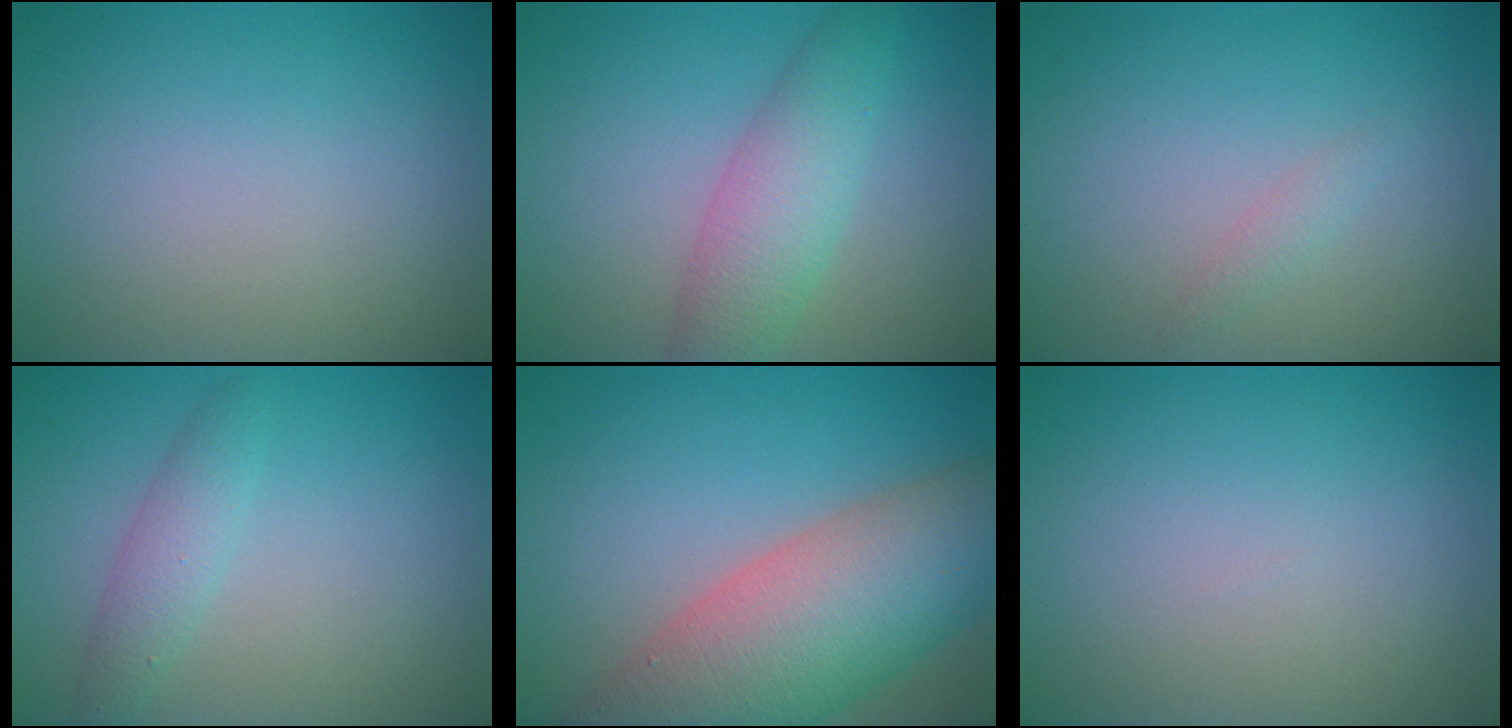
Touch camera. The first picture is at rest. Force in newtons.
{"total": 4.7, "press": 4.7, "slide": 0.1}
{"total": 0.9, "press": 0.9, "slide": 0.0}
{"total": 2.3, "press": 2.3, "slide": 0.1}
{"total": 11.9, "press": 11.9, "slide": 0.6}
{"total": 0.0}